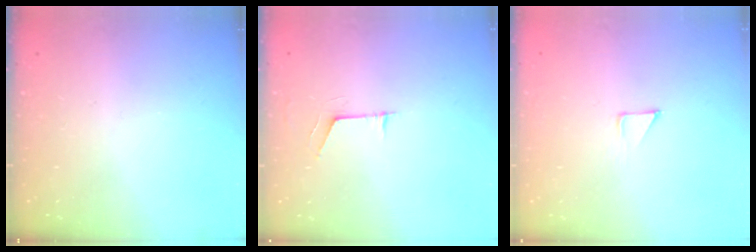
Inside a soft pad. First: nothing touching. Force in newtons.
{"total": 4.4, "press": 4.3, "slide": 0.7}
{"total": 3.1, "press": 3.1, "slide": 0.3}